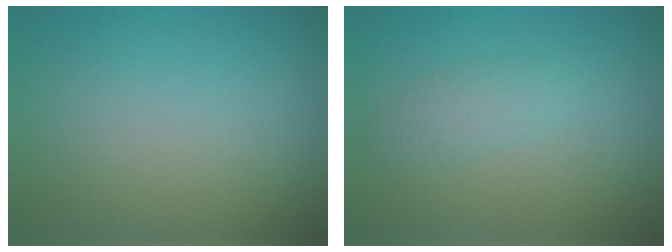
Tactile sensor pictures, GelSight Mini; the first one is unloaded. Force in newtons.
{"total": 1.7, "press": 1.7, "slide": 0.0}